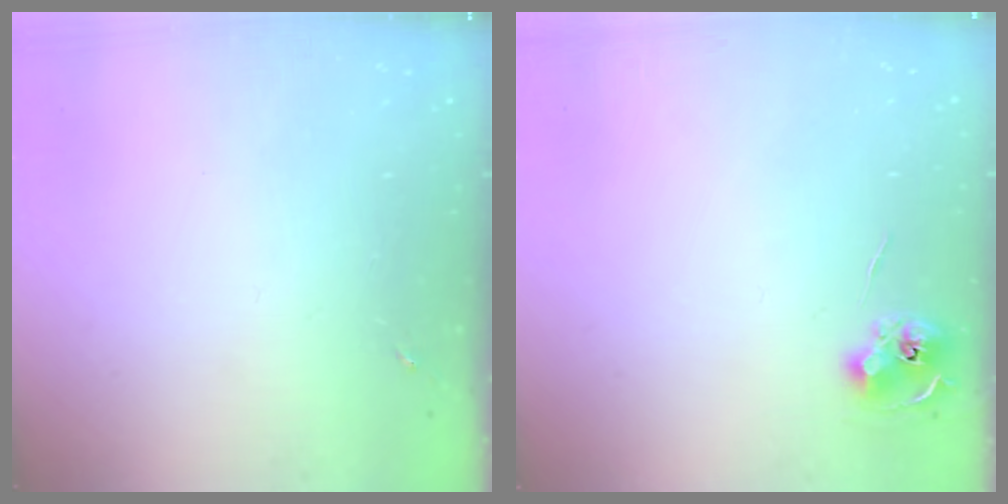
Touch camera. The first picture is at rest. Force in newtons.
{"total": 6.6, "press": 6.6, "slide": 0.3}